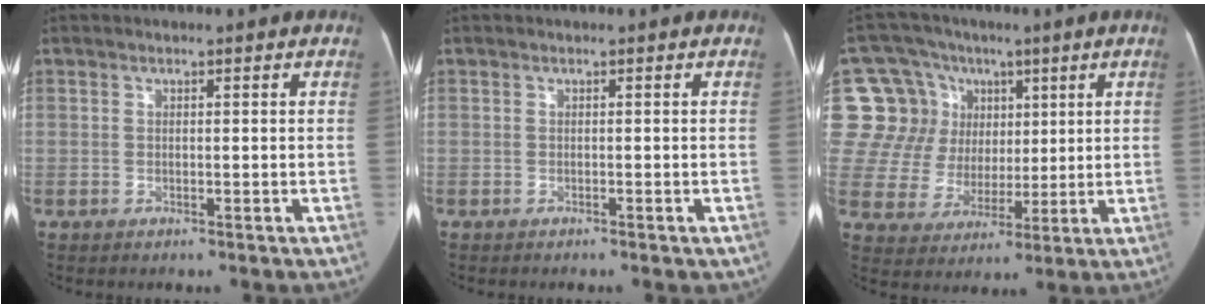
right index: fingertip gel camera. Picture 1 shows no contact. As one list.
[{"total": 0.9, "force": [-0.7, 0.3, 0.5], "torque": [-0.005, -0.001, -0.006]}, {"total": 21.0, "force": [7.1, 18.5, 6.9], "torque": [-0.188, 0.092, 0.143]}]